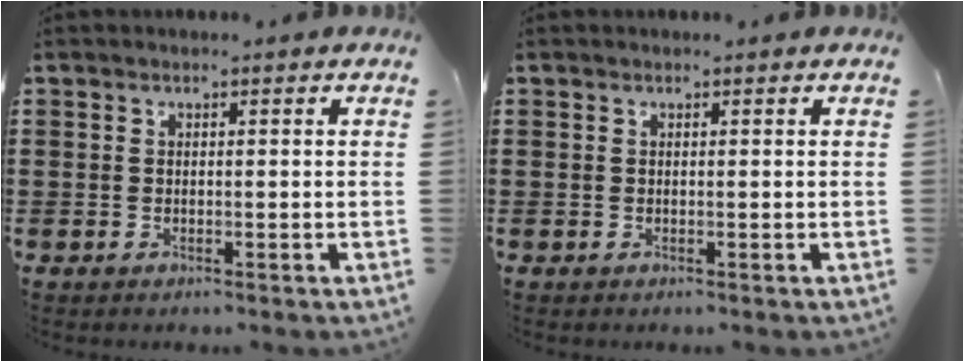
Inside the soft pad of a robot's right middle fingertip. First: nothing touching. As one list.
[{"total": 0.0}]